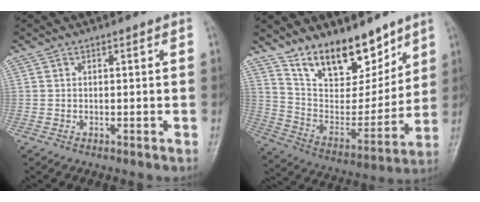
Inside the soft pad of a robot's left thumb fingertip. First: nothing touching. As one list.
[{"total": 17.5, "force": [12.6, 8.0, 9.2], "torque": [-0.095, -0.077, 0.231]}]